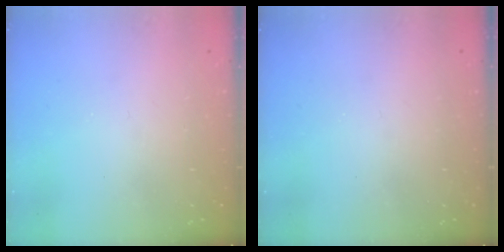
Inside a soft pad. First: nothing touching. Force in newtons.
{"total": 0.0}